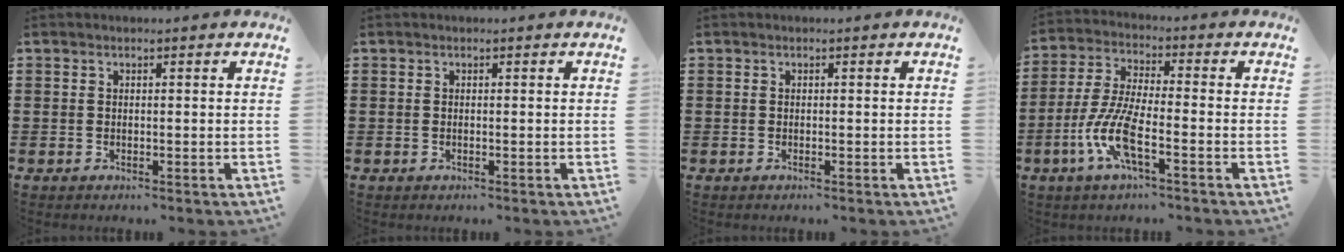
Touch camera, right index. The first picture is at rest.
{"total": 0.0}
{"total": 0.0}
{"total": 8.6, "force": [-3.8, 2.1, 7.5], "torque": [-0.174, -0.012, -0.077]}